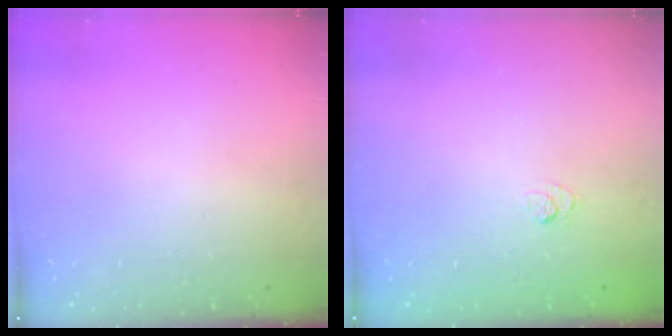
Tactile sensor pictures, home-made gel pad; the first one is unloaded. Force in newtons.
{"total": 5.6, "press": 5.4, "slide": 1.4}